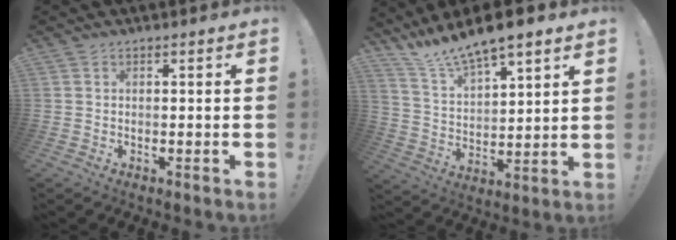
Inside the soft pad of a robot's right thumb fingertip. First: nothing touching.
{"total": 11.7, "force": [10.7, 2.3, 4.2], "torque": [-0.095, -0.089, 0.190]}